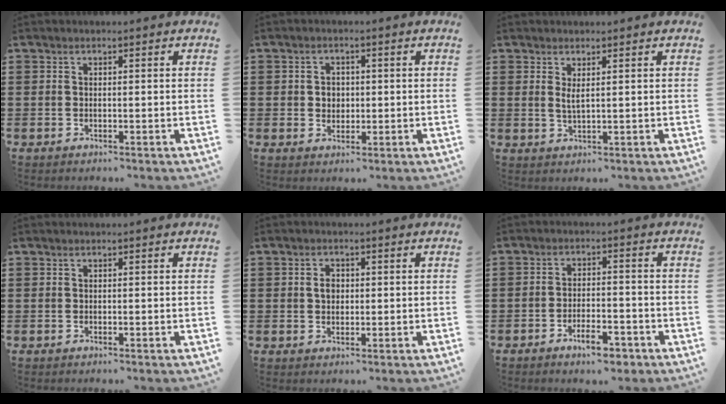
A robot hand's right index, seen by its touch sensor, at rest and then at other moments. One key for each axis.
{"total": 2.3, "fx": 0.1, "fy": 2.2, "fz": 0.9, "tx": -0.024, "ty": 0.009, "tz": -0.001}
{"total": 1.8, "fx": 0.9, "fy": 0.2, "fz": 1.6, "tx": -0.035, "ty": -0.002, "tz": 0.016}
{"total": 0.0}
{"total": 2.0, "fx": 0.2, "fy": 1.4, "fz": 1.4, "tx": -0.030, "ty": 0.007, "tz": 0.002}
{"total": 5.3, "fx": -3.7, "fy": 1.5, "fz": 3.5, "tx": -0.062, "ty": 0.006, "tz": -0.068}